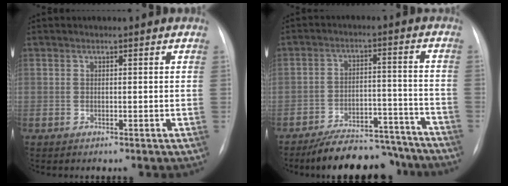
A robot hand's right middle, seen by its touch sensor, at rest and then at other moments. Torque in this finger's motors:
{"motor_torque": [1.12, -1.02, 0.48, 0.10]}